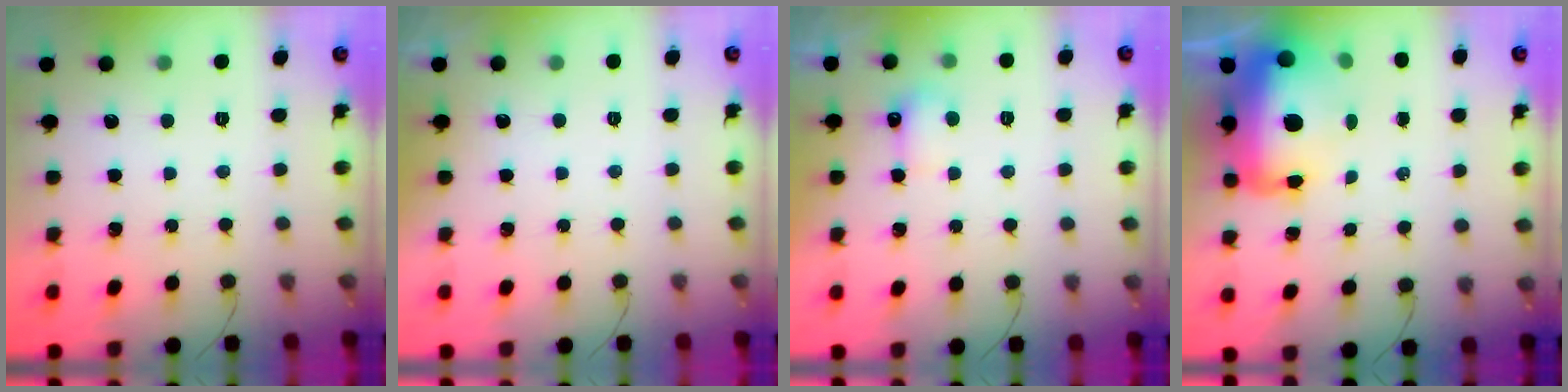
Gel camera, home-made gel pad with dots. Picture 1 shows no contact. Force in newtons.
{"total": 7.1, "press": 1.6, "slide": 6.9}
{"total": 4.6, "press": 4.4, "slide": 1.3}
{"total": 25.7, "press": 22.0, "slide": 13.2}